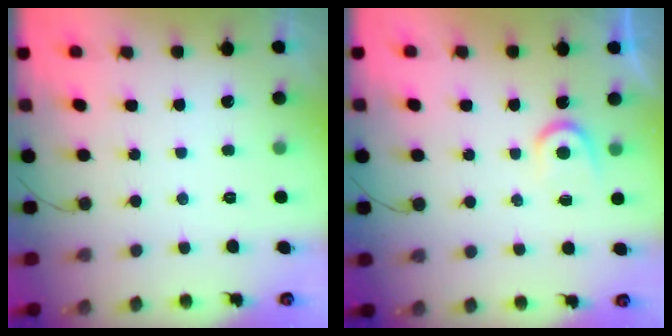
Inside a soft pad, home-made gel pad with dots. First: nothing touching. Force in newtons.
{"total": 3.7, "press": 3.7, "slide": 0.5}